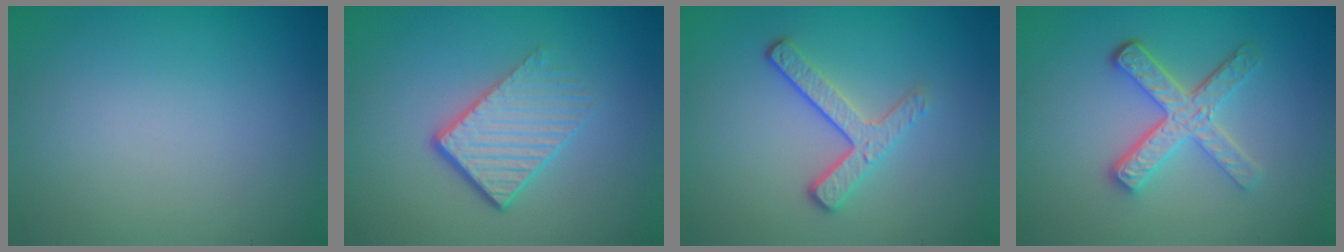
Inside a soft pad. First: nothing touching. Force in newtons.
{"total": 4.7, "press": 2.9, "slide": 3.7}
{"total": 3.2, "press": 2.5, "slide": 2.0}
{"total": 4.2, "press": 3.4, "slide": 2.6}